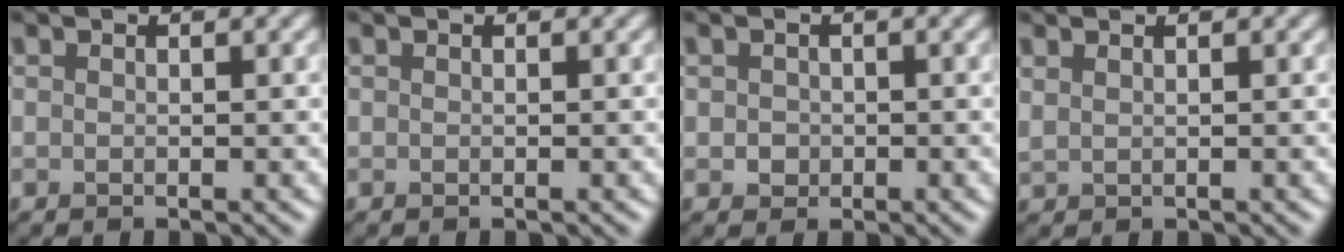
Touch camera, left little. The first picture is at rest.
{"total": 0.0}
{"total": 1.1, "force": [0.0, 1.0, 0.3], "torque": [-0.002, -0.003, -0.001]}
{"total": 0.7, "force": [0.6, 0.2, 0.3], "torque": [-0.011, -0.001, 0.014]}